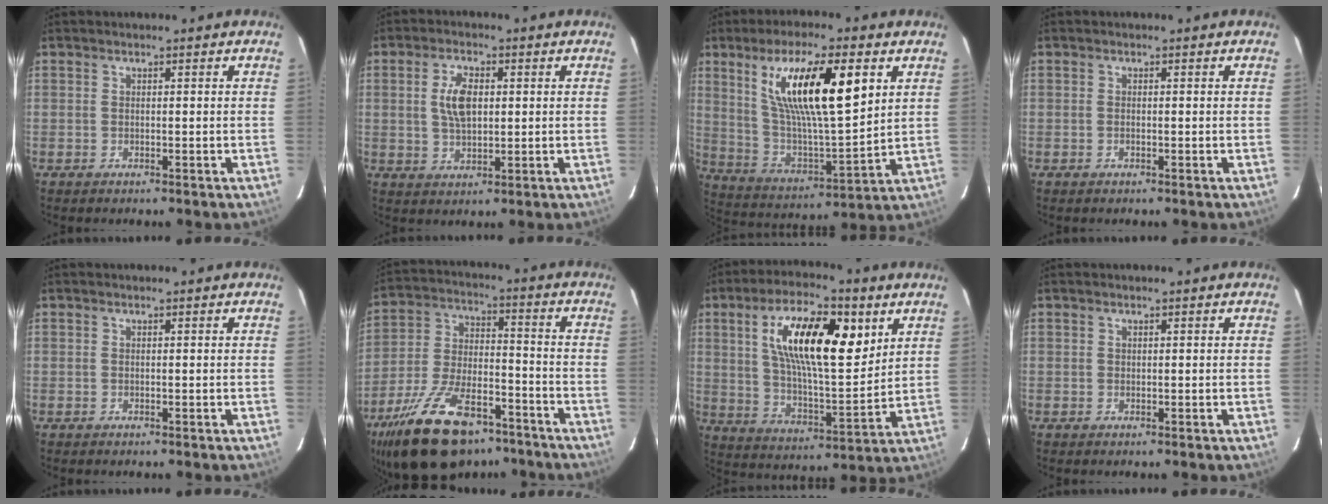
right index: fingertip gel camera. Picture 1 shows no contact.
{"total": 6.5, "force": [1.1, 3.4, 5.4], "torque": [-0.101, 0.006, 0.024]}
{"total": 19.7, "force": [7.9, 5.0, 17.4], "torque": [-0.302, 0.000, 0.148]}
{"total": 1.0, "force": [-0.5, 0.5, 0.7], "torque": [-0.014, 0.002, -0.009]}
{"total": 0.0}
{"total": 22.9, "force": [-15.8, 10.3, 13.0], "torque": [-0.260, -0.011, -0.254]}
{"total": 19.3, "force": [7.4, 7.0, 16.4], "torque": [-0.283, 0.011, 0.128]}
{"total": 0.0}